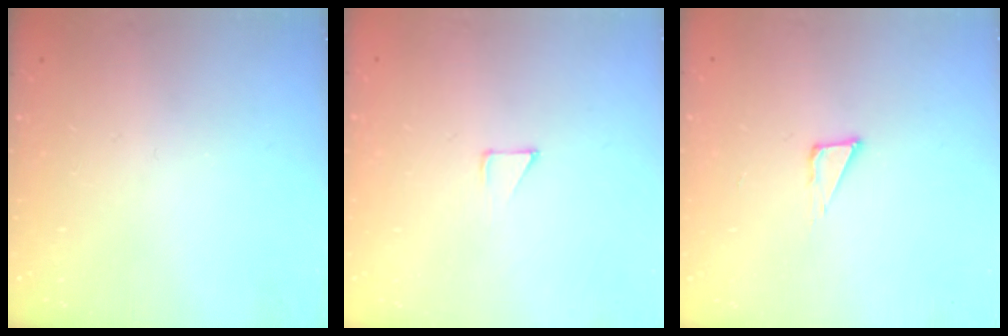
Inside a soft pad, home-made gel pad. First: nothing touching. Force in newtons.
{"total": 2.8, "press": 2.8, "slide": 0.2}
{"total": 4.0, "press": 3.9, "slide": 0.8}